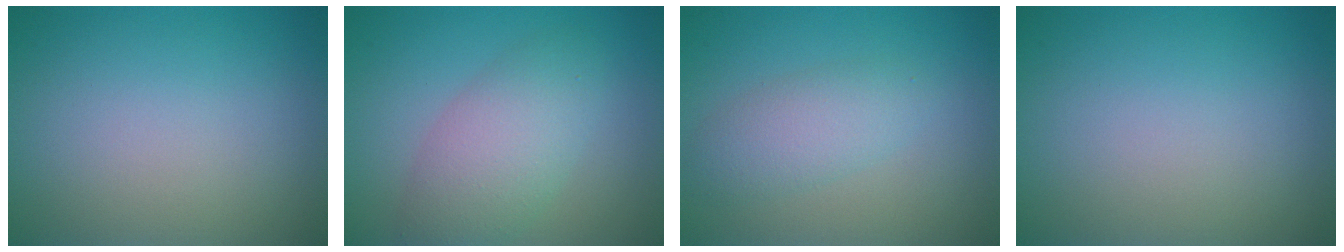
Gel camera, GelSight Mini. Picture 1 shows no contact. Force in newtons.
{"total": 4.7, "press": 4.7, "slide": 0.5}
{"total": 2.8, "press": 2.8, "slide": 0.1}
{"total": 0.0}